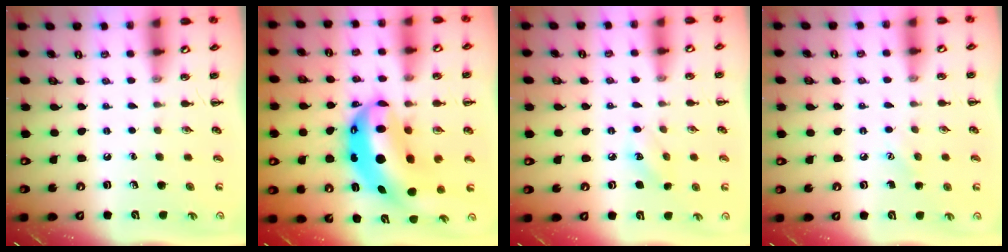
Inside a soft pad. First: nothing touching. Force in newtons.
{"total": 14.4, "press": 14.0, "slide": 3.3}
{"total": 5.8, "press": 5.5, "slide": 1.6}
{"total": 4.9, "press": 4.7, "slide": 1.3}